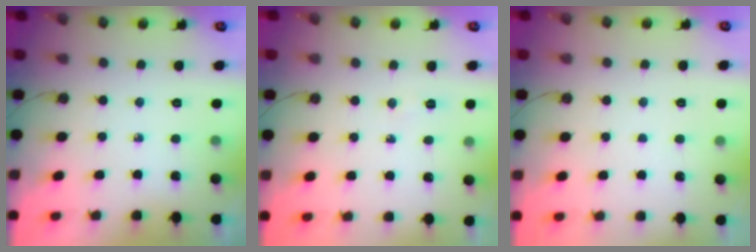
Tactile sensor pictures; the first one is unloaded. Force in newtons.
{"total": 4.0, "press": 3.9, "slide": 0.7}
{"total": 1.1, "press": 1.1, "slide": 0.1}